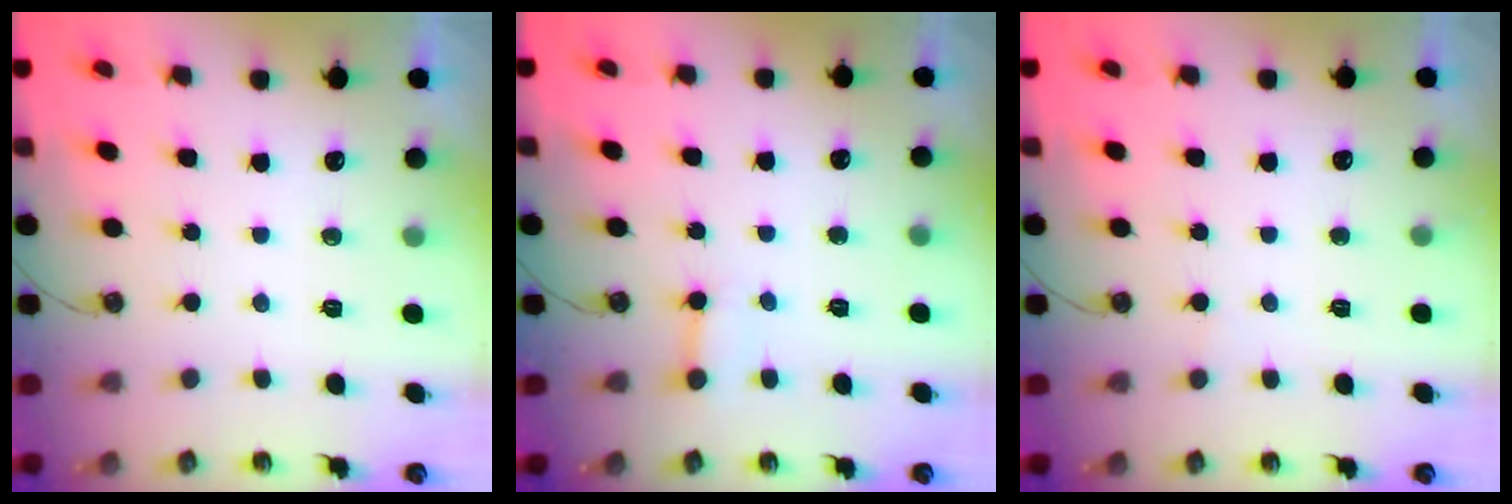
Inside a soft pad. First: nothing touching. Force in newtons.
{"total": 3.7, "press": 3.7, "slide": 0.3}
{"total": 2.5, "press": 2.5, "slide": 0.3}